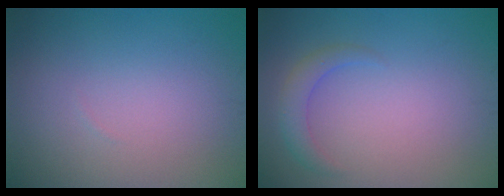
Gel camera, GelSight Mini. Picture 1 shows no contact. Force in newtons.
{"total": 1.9, "press": 1.9, "slide": 0.0}